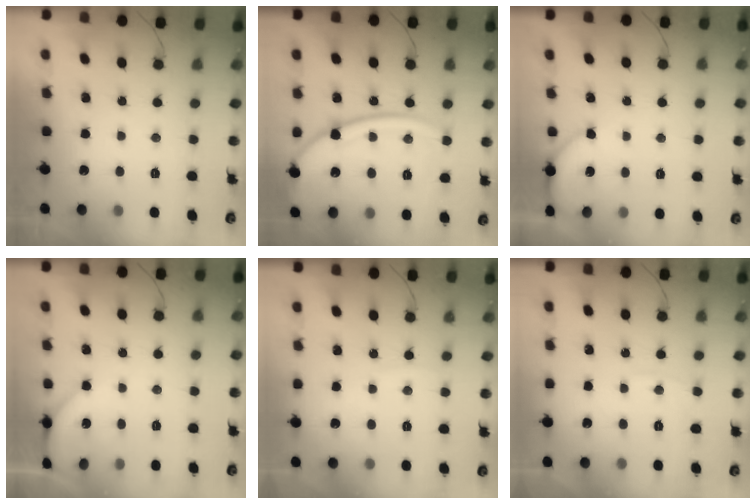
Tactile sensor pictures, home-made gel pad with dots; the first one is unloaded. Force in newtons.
{"total": 17.1, "press": 17.1, "slide": 1.3}
{"total": 2.9, "press": 2.9, "slide": 0.3}
{"total": 4.4, "press": 4.4, "slide": 0.6}
{"total": 2.9, "press": 2.9, "slide": 0.4}
{"total": 3.9, "press": 3.9, "slide": 0.6}